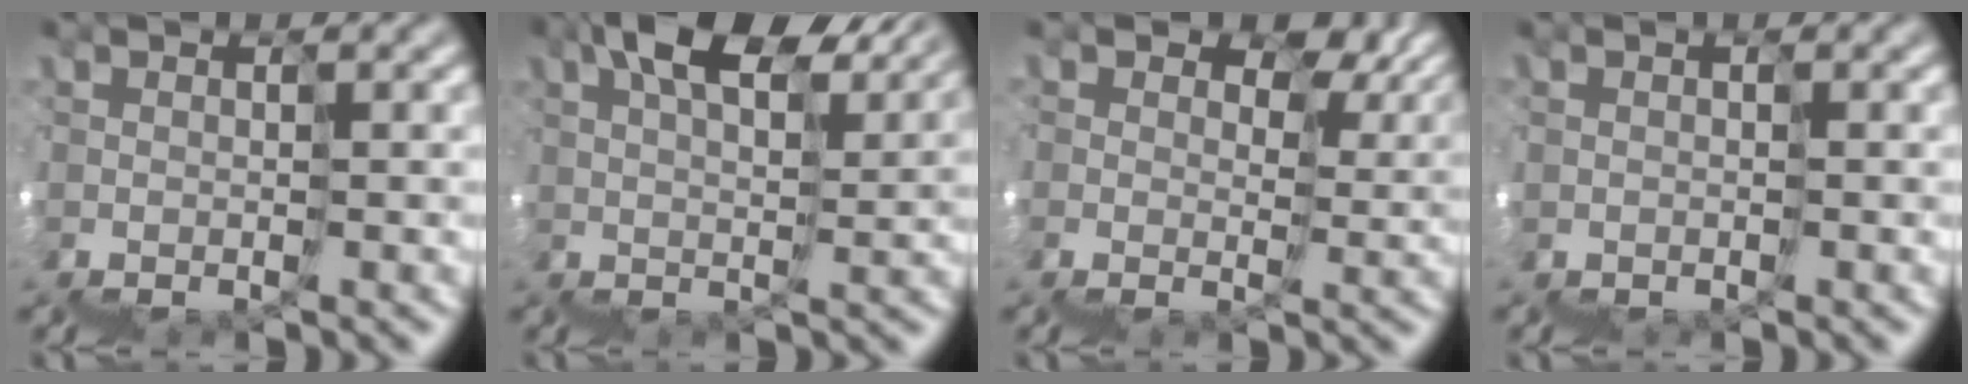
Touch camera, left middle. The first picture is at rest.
{"total": 7.9, "force": [6.1, 2.7, 4.4], "torque": [-0.060, 0.047, 0.084]}
{"total": 7.8, "force": [4.7, 5.3, 3.2], "torque": [-0.065, 0.014, 0.080]}
{"total": 1.4, "force": [-0.4, 1.2, 0.7], "torque": [-0.013, -0.005, -0.006]}